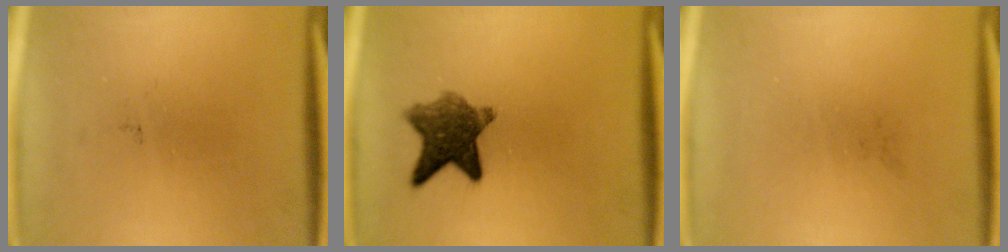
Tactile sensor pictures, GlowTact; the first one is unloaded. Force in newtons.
{"total": 8.1}
{"total": 0.0}